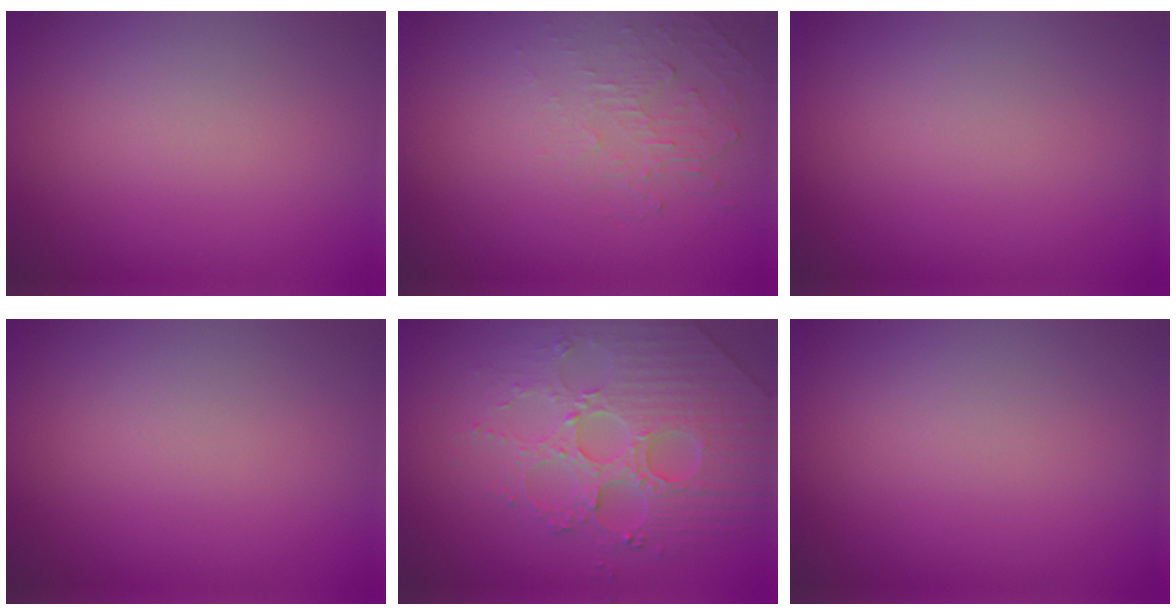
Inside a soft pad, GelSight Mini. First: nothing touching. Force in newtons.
{"total": 2.1, "press": 0.7, "slide": 2.0}
{"total": 0.0}
{"total": 0.0}
{"total": 5.1, "press": 4.9, "slide": 1.2}
{"total": 0.0}